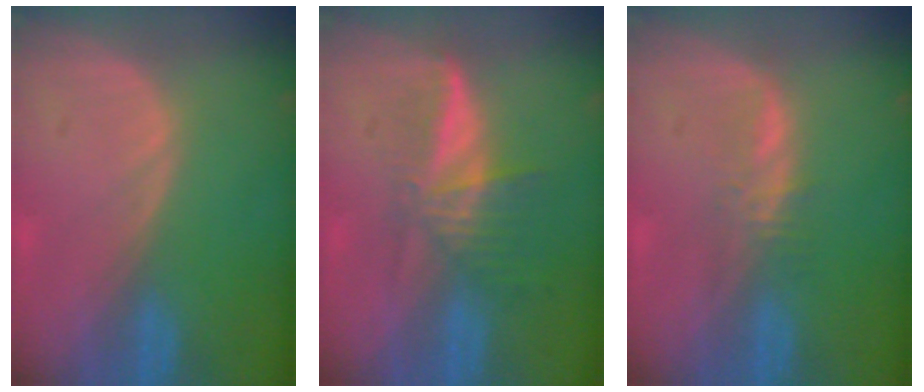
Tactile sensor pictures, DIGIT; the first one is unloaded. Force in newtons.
{"total": 5.9, "press": 5.5, "slide": 2.3}
{"total": 2.4, "press": 2.4, "slide": 0.2}